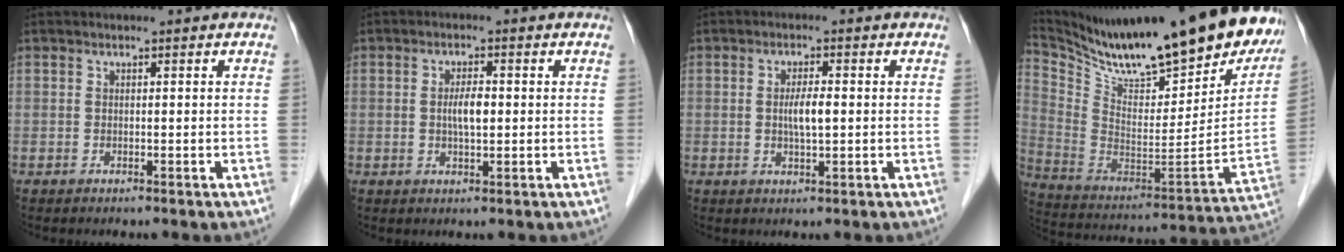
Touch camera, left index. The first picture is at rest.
{"total": 3.2, "force": [0.1, 1.0, 3.1], "torque": [-0.057, 0.000, 0.000]}
{"total": 3.4, "force": [0.0, 0.7, 3.3], "torque": [-0.060, -0.002, -0.001]}
{"total": 30.6, "force": [25.6, 5.4, 15.8], "torque": [-0.274, -0.067, 0.377]}